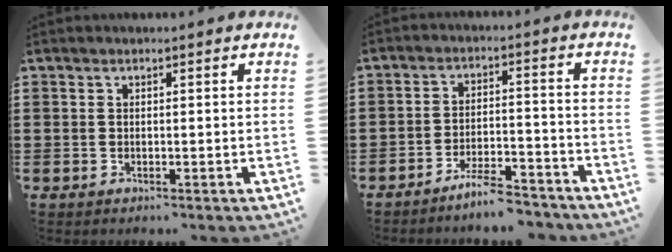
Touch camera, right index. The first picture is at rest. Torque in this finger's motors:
{"motor_torque": [0.44, 0.78, -0.19, -0.21]}